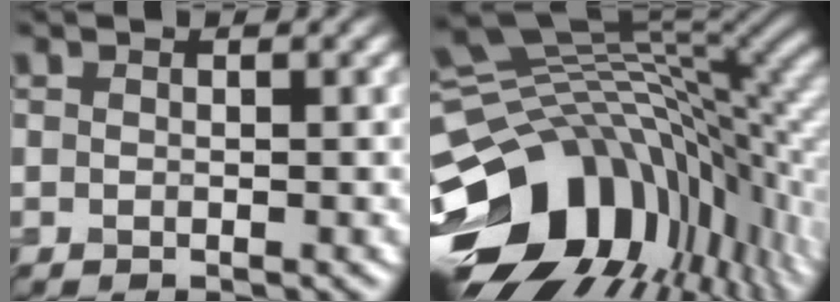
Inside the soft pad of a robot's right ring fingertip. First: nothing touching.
{"total": 15.2, "force": [-4.4, 10.1, 10.5], "torque": [-0.200, 0.007, -0.078]}